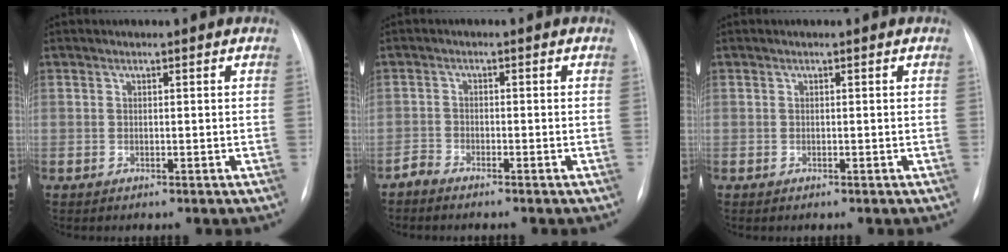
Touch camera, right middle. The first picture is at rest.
{"total": 1.8, "force": [-1.7, 0.1, 0.4], "torque": [-0.012, -0.002, -0.035]}
{"total": 0.0}